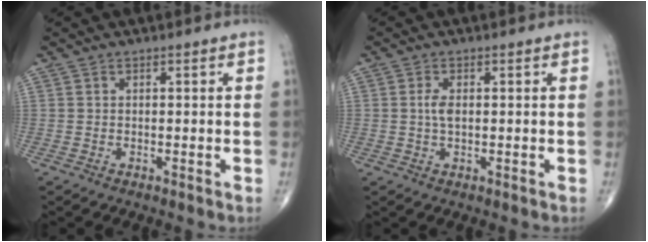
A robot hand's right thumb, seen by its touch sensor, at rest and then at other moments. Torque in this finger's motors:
{"motor_torque": [0.55, 0.72, 0.18, -0.08, 0.02]}